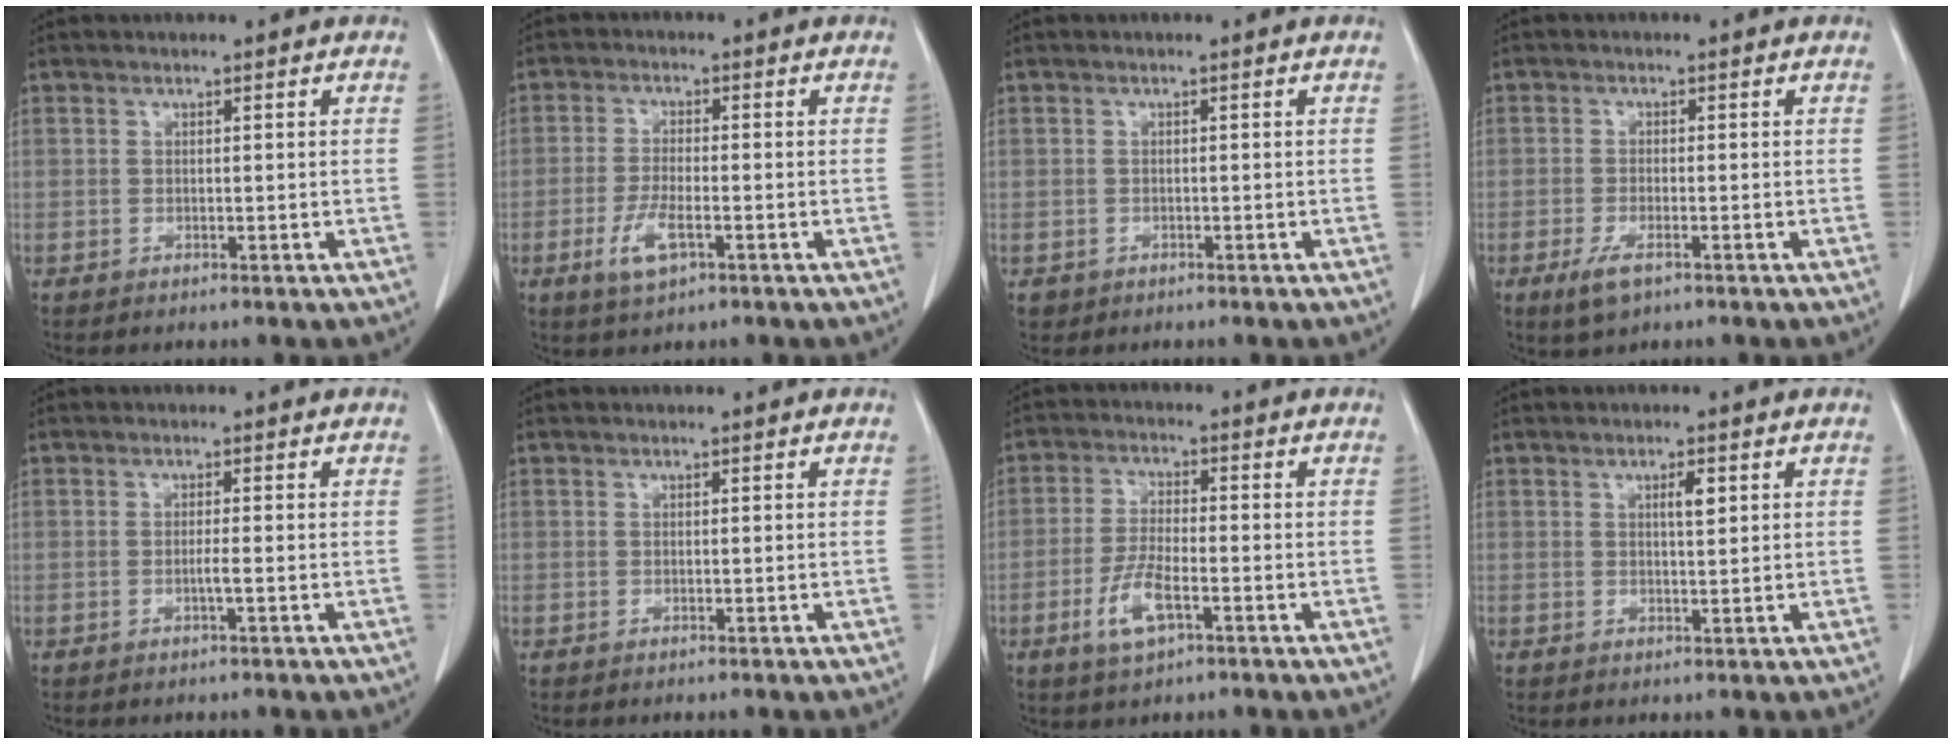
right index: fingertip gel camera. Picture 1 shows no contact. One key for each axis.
{"total": 5.1, "fx": -2.1, "fy": 1.5, "fz": 4.4, "tx": -0.091, "ty": -0.005, "tz": -0.033}
{"total": 1.1, "fx": -0.4, "fy": 1.0, "fz": 0.0, "tx": -0.005, "ty": 0.004, "tz": -0.002}
{"total": 3.6, "fx": -2.0, "fy": 1.2, "fz": 2.8, "tx": -0.058, "ty": -0.005, "tz": -0.029}
{"total": 1.3, "fx": -0.5, "fy": -0.2, "fz": 1.2, "tx": -0.024, "ty": -0.002, "tz": -0.009}
{"total": 0.0}
{"total": 6.5, "fx": -2.7, "fy": 1.9, "fz": 5.6, "tx": -0.115, "ty": -0.006, "tz": -0.047}
{"total": 2.2, "fx": 0.8, "fy": 0.4, "fz": 2.0, "tx": -0.035, "ty": -0.002, "tz": 0.014}